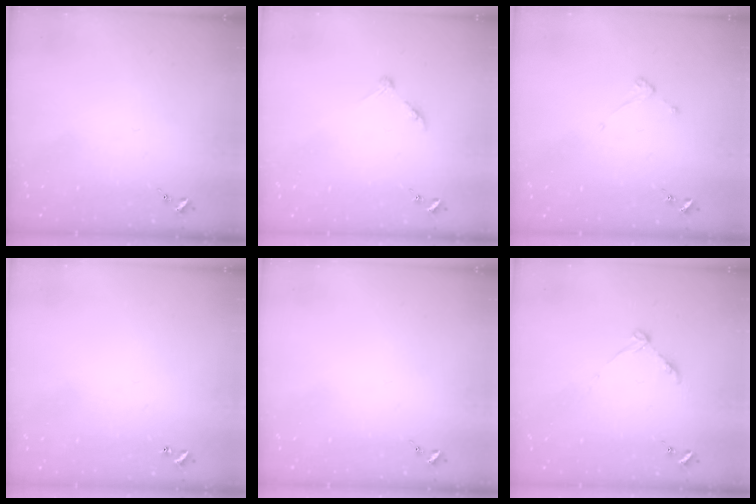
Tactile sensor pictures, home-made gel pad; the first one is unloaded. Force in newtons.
{"total": 5.2, "press": 5.2, "slide": 0.6}
{"total": 3.4, "press": 3.4, "slide": 0.1}
{"total": 0.9, "press": 0.9, "slide": 0.2}
{"total": 0.0}
{"total": 5.6, "press": 5.5, "slide": 0.7}